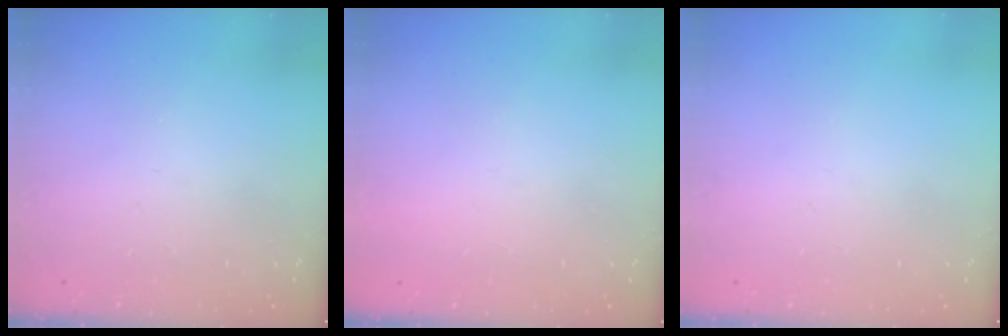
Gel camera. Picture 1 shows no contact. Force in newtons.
{"total": 1.5, "press": 1.5, "slide": 0.1}
{"total": 0.0}